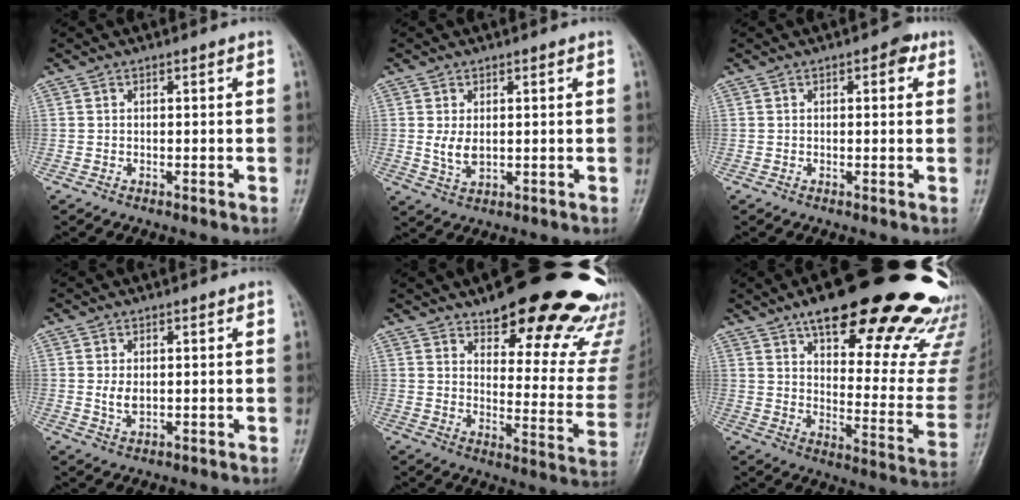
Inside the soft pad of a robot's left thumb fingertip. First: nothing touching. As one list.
[{"total": 3.8, "force": [0.9, 2.3, 2.9], "torque": [-0.050, -0.013, 0.022]}, {"total": 3.0, "force": [1.4, 1.5, 2.2], "torque": [-0.016, 0.000, 0.012]}, {"total": 2.7, "force": [0.8, 1.6, 2.0], "torque": [-0.031, -0.009, 0.018]}, {"total": 26.7, "force": [21.0, 8.5, 14.2], "torque": [-0.137, -0.124, 0.261]}, {"total": 31.8, "force": [23.0, 9.2, 19.9], "torque": [-0.225, -0.095, 0.308]}]